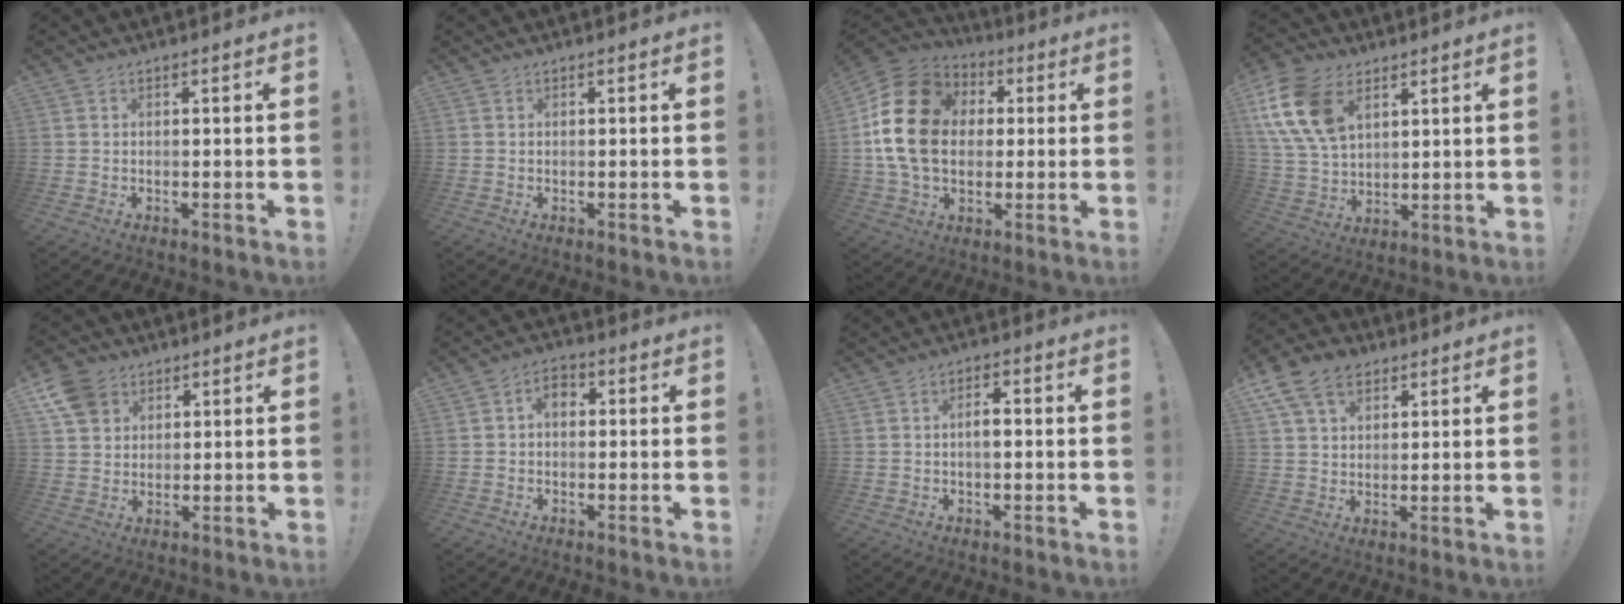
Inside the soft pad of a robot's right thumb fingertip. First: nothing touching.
{"total": 0.0}
{"total": 21.7, "force": [2.2, 16.5, 13.8], "torque": [-0.249, 0.010, 0.045]}
{"total": 18.1, "force": [7.7, 12.1, 11.1], "torque": [-0.221, -0.030, 0.146]}
{"total": 8.5, "force": [4.5, 6.5, 3.1], "torque": [-0.058, -0.021, 0.090]}
{"total": 4.2, "force": [0.2, 2.7, 3.2], "torque": [-0.056, 0.009, 0.001]}
{"total": 3.4, "force": [-0.4, 1.1, 3.2], "torque": [-0.052, 0.008, -0.009]}
{"total": 11.8, "force": [6.0, 8.2, 6.0], "torque": [-0.101, -0.017, 0.120]}